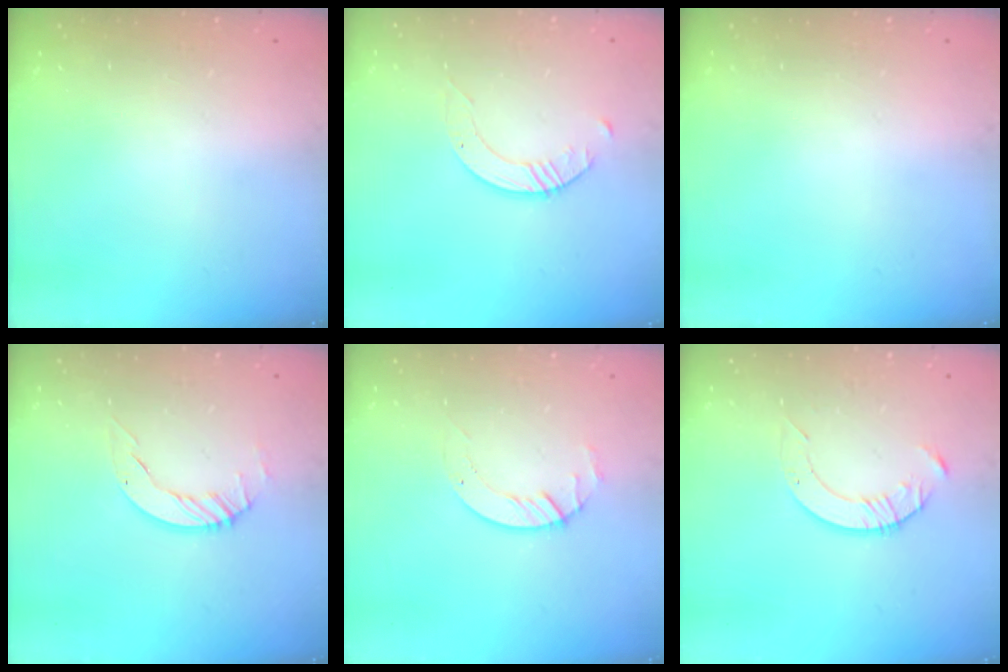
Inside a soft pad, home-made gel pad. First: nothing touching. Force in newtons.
{"total": 2.6, "press": 2.6, "slide": 0.3}
{"total": 0.0}
{"total": 5.9, "press": 5.9, "slide": 0.4}
{"total": 3.6, "press": 3.6, "slide": 0.4}
{"total": 4.7, "press": 4.6, "slide": 0.6}